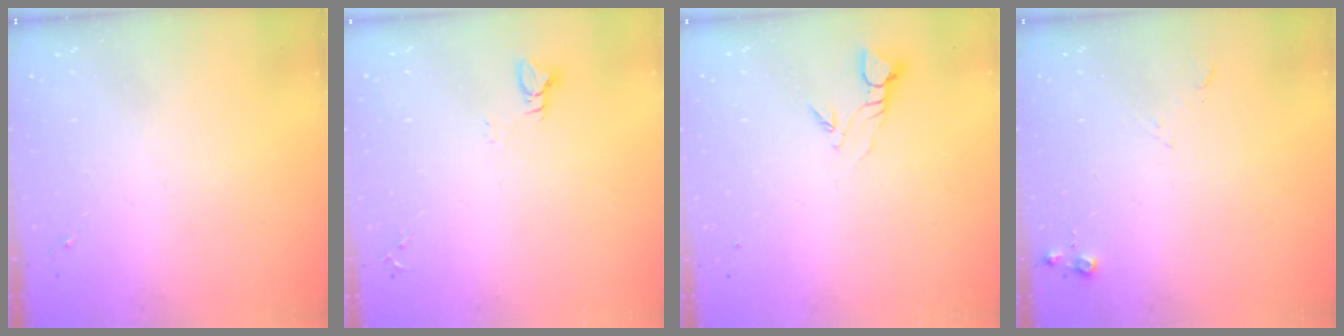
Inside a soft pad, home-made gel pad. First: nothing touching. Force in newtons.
{"total": 3.0, "press": 3.0, "slide": 0.3}
{"total": 3.7, "press": 3.7, "slide": 0.1}
{"total": 6.2, "press": 6.2, "slide": 0.5}